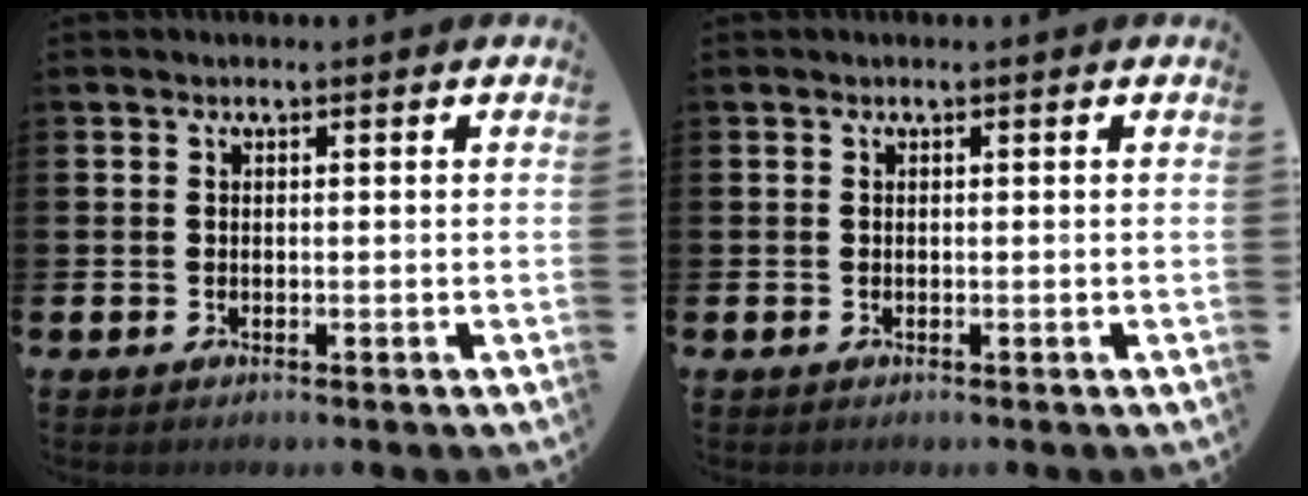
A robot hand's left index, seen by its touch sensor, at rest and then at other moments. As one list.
[{"total": 0.0}]